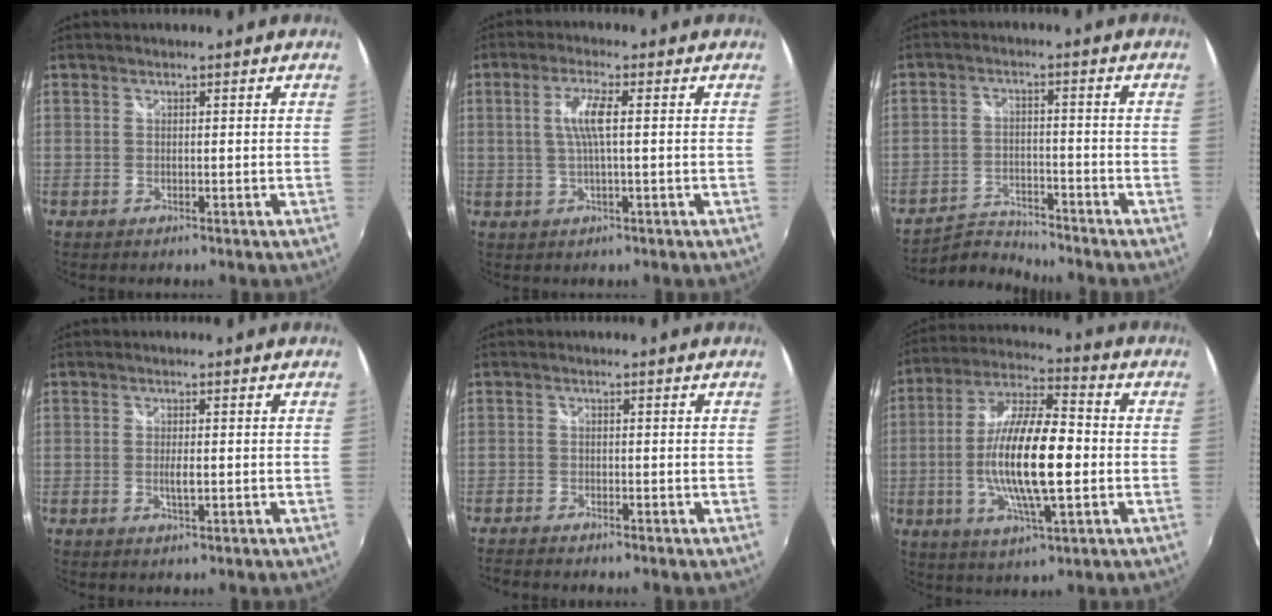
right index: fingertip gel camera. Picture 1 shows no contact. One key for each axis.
{"total": 4.9, "fx": 0.5, "fy": 0.4, "fz": 4.9, "tx": -0.096, "ty": 0.001, "tz": 0.011}
{"total": 6.0, "fx": -5.9, "fy": 0.7, "fz": -0.2, "tx": -0.019, "ty": 0.012, "tz": -0.111}
{"total": 2.2, "fx": -0.2, "fy": 0.5, "fz": 2.1, "tx": -0.037, "ty": -0.005, "tz": -0.004}
{"total": 2.8, "fx": -2.5, "fy": 0.4, "fz": 1.0, "tx": -0.030, "ty": -0.017, "tz": -0.048}
{"total": 17.3, "fx": -2.1, "fy": 4.6, "fz": 16.6, "tx": -0.320, "ty": -0.001, "tz": -0.043}